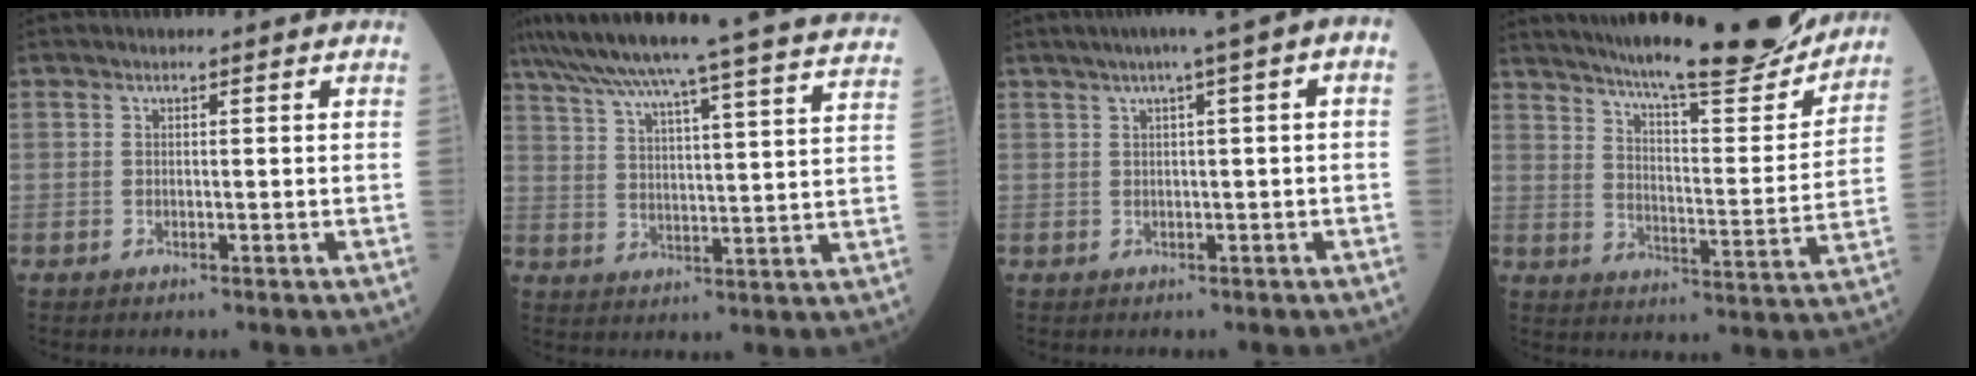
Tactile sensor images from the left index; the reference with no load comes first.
{"total": 31.7, "force": [28.8, -0.3, 13.3], "torque": [-0.227, -0.050, 0.366]}
{"total": 6.0, "force": [1.8, 0.8, 5.7], "torque": [-0.083, 0.028, 0.022]}
{"total": 22.5, "force": [20.0, 2.0, 10.2], "torque": [-0.159, -0.037, 0.273]}